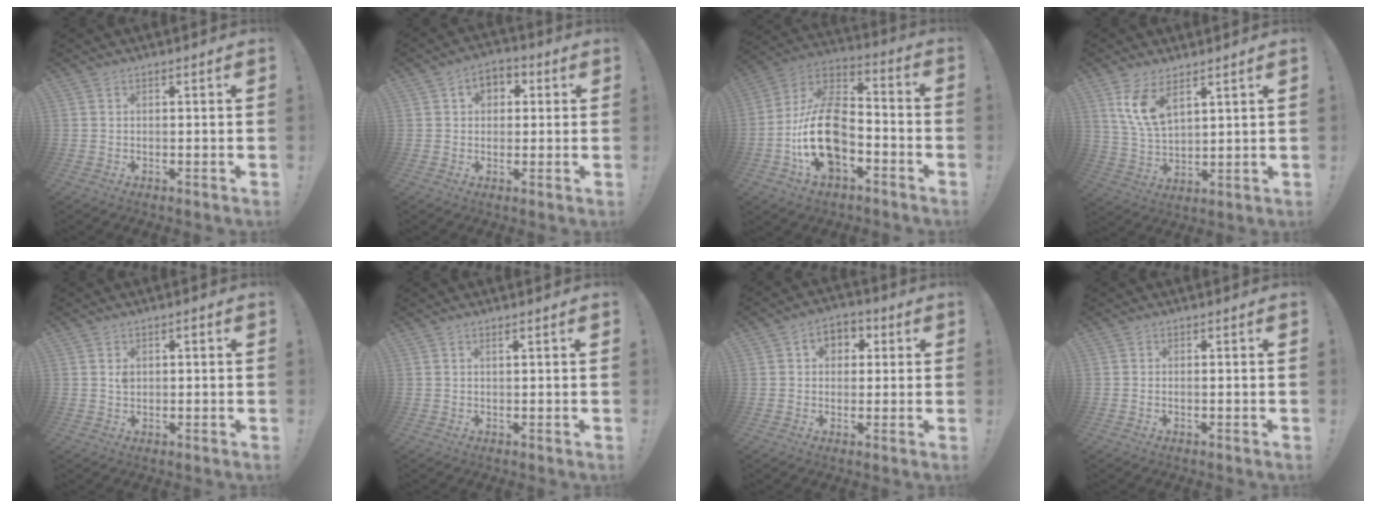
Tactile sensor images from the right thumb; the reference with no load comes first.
{"total": 5.2, "force": [1.0, 4.4, 2.6], "torque": [-0.038, 0.006, 0.019]}
{"total": 19.6, "force": [-6.6, 12.3, 13.8], "torque": [-0.266, 0.042, -0.103]}
{"total": 9.3, "force": [5.7, 4.3, 6.0], "torque": [-0.127, -0.021, 0.107]}
{"total": 1.7, "force": [0.2, 1.3, 1.1], "torque": [-0.021, 0.005, 0.003]}
{"total": 0.7, "force": [0.3, 0.0, 0.6], "torque": [-0.011, 0.000, 0.004]}
{"total": 5.8, "force": [1.0, 5.0, 2.8], "torque": [-0.035, 0.003, 0.020]}
{"total": 0.6, "force": [-0.3, 0.0, 0.5], "torque": [-0.015, 0.003, -0.005]}